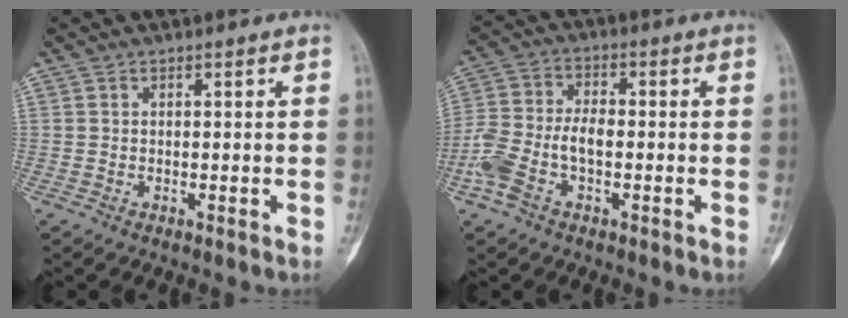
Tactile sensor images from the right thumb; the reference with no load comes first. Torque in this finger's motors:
{"motor_torque": [1.08, 1.03, 0.28, 0.07, 0.11]}